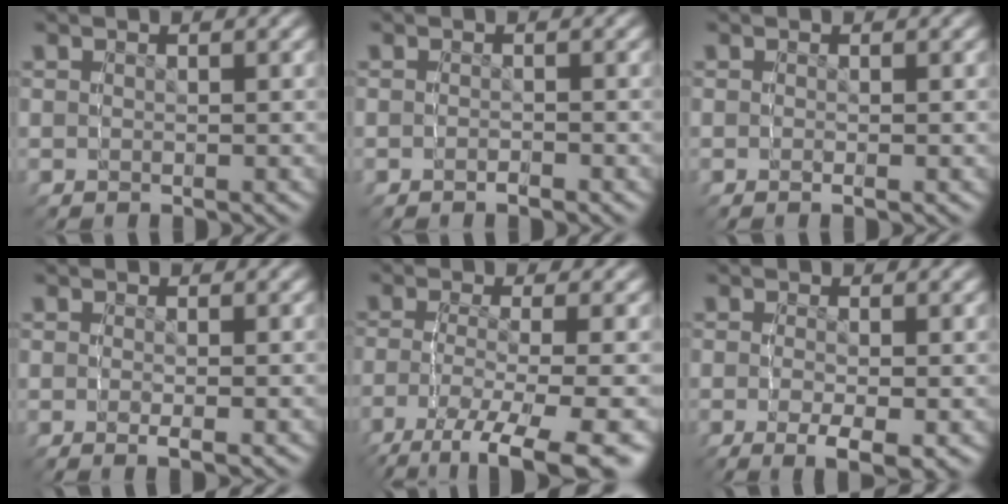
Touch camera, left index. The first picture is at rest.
{"total": 1.8, "force": [-1.2, -1.2, -0.7], "torque": [-0.001, -0.003, -0.014]}
{"total": 1.1, "force": [-0.2, -1.0, -0.2], "torque": [0.002, 0.005, -0.004]}
{"total": 1.7, "force": [0.3, -1.6, -0.6], "torque": [0.014, 0.009, 0.002]}
{"total": 2.8, "force": [-2.1, 0.2, 1.8], "torque": [-0.049, -0.009, -0.023]}
{"total": 1.4, "force": [0.0, -1.4, 0.1], "torque": [0.013, 0.008, -0.002]}